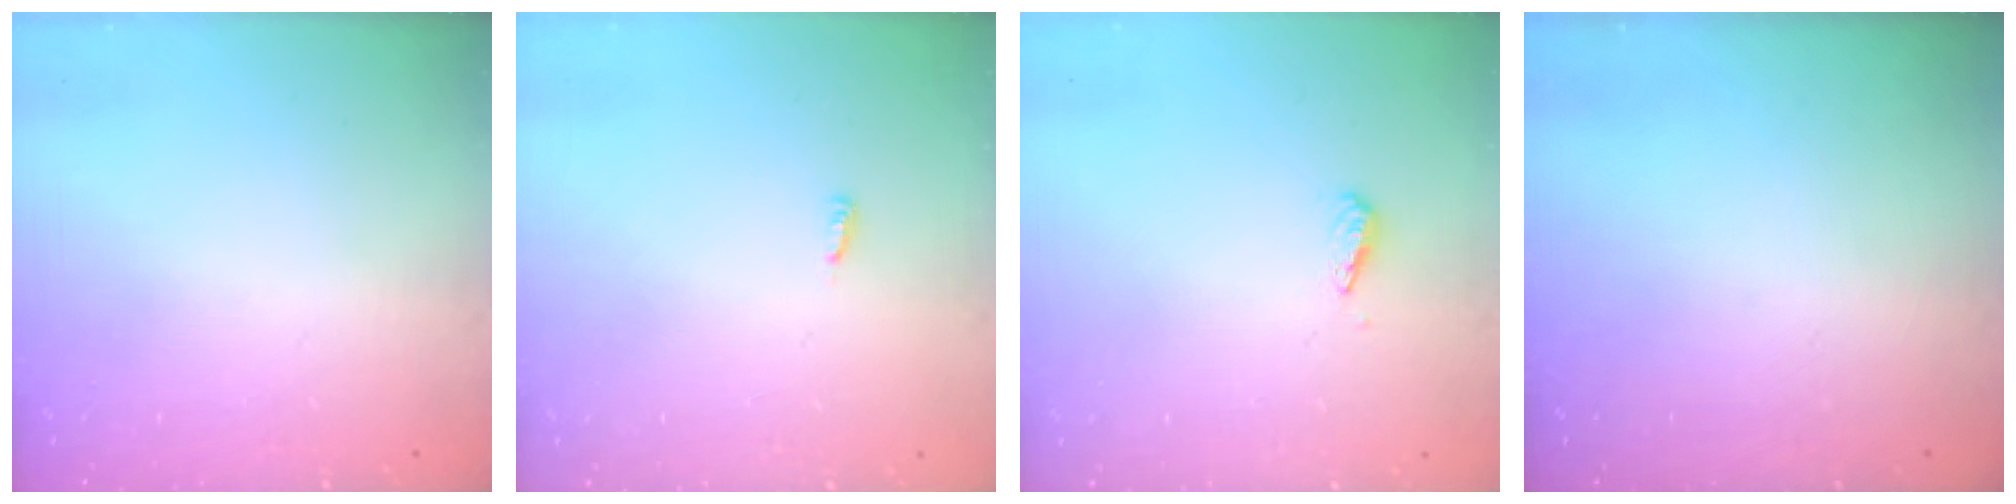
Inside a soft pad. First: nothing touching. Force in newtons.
{"total": 3.9, "press": 3.9, "slide": 0.3}
{"total": 3.0, "press": 2.9, "slide": 0.6}
{"total": 0.0}